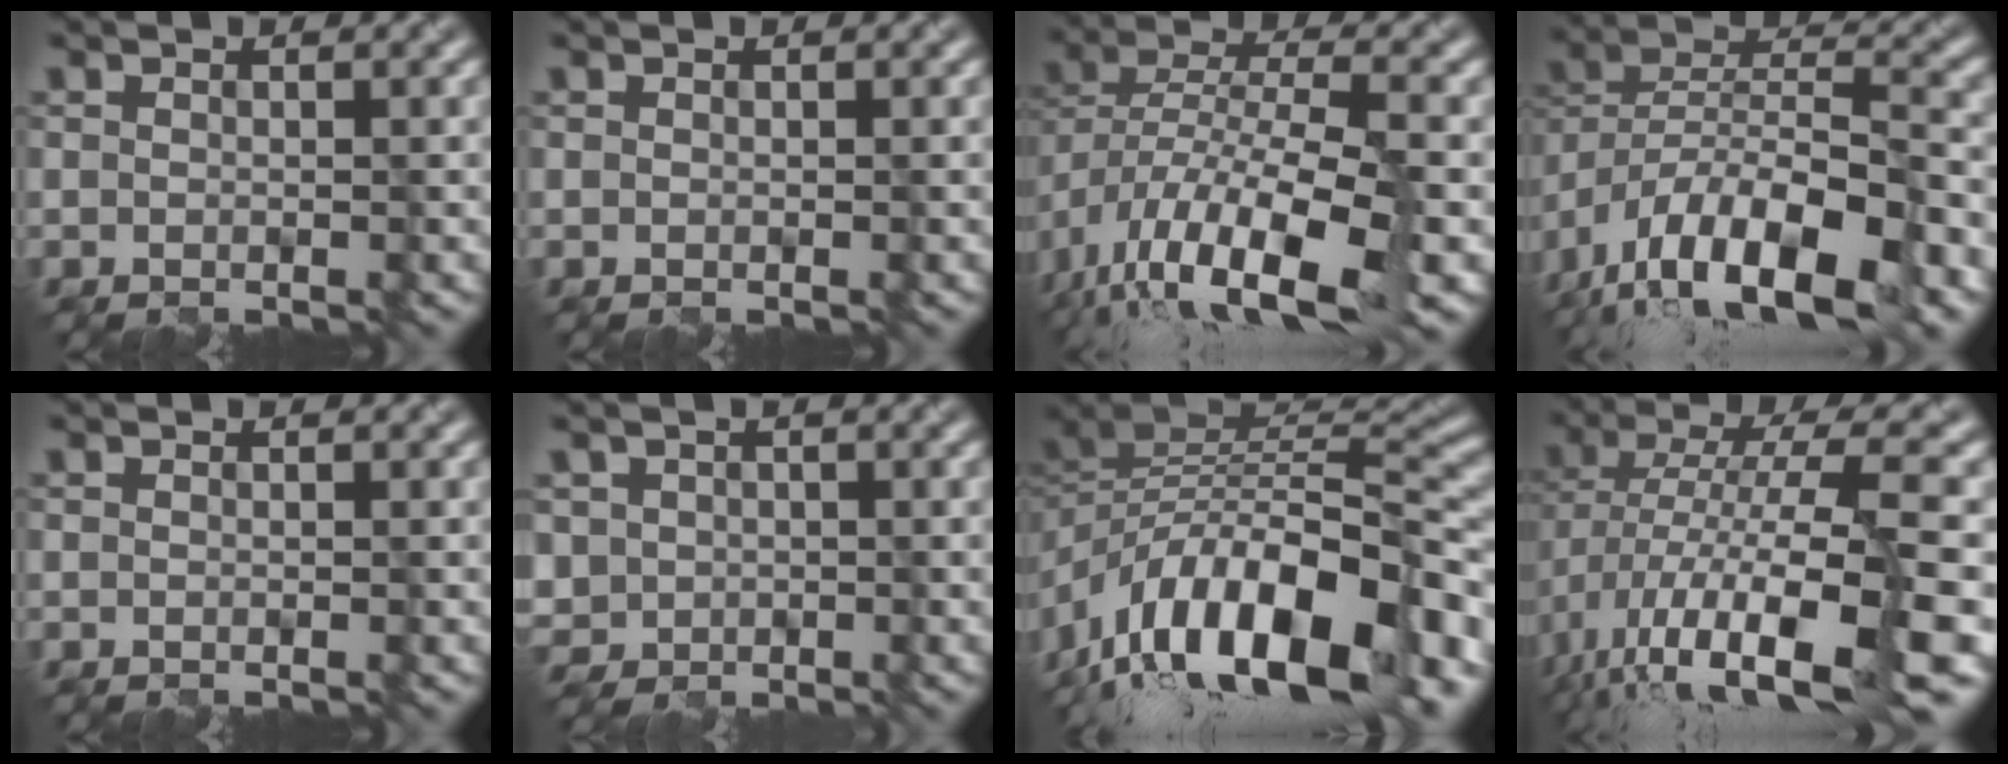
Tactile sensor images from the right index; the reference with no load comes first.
{"total": 0.0}
{"total": 12.1, "force": [-6.2, 4.3, 9.4], "torque": [-0.167, -0.003, -0.121]}
{"total": 14.4, "force": [-9.4, 4.7, 9.8], "torque": [-0.176, 0.014, -0.171]}
{"total": 0.0}
{"total": 2.7, "force": [0.1, 2.6, 0.4], "torque": [-0.005, 0.011, 0.004]}
{"total": 16.9, "force": [-6.9, 6.4, 14.1], "torque": [-0.222, 0.028, -0.132]}
{"total": 13.7, "force": [-4.2, 3.8, 12.5], "torque": [-0.236, 0.012, -0.066]}